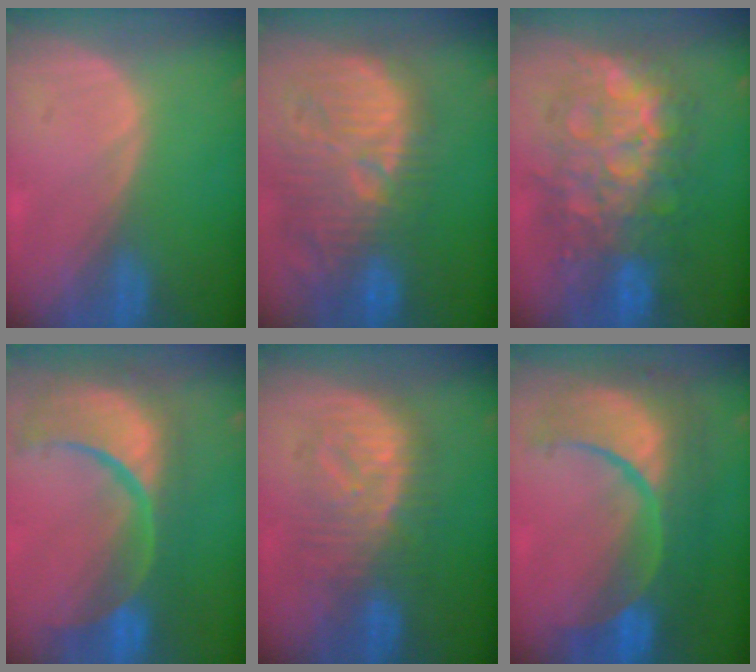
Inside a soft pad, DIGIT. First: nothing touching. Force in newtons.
{"total": 13.6, "press": 12.6, "slide": 5.2}
{"total": 12.4, "press": 12.3, "slide": 1.3}
{"total": 14.0, "press": 11.2, "slide": 8.4}
{"total": 8.5, "press": 8.5, "slide": 0.2}
{"total": 12.5, "press": 12.4, "slide": 1.4}